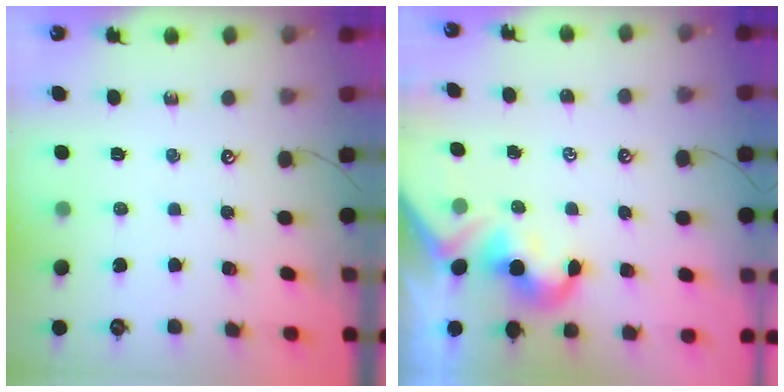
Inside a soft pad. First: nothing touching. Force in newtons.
{"total": 3.9, "press": 3.9, "slide": 0.5}